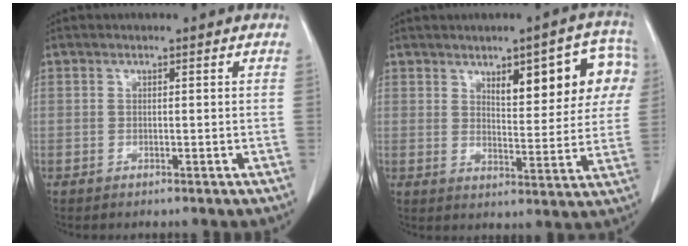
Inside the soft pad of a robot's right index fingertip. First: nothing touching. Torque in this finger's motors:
{"motor_torque": [0.36, 0.28, 0.19, 0.05]}